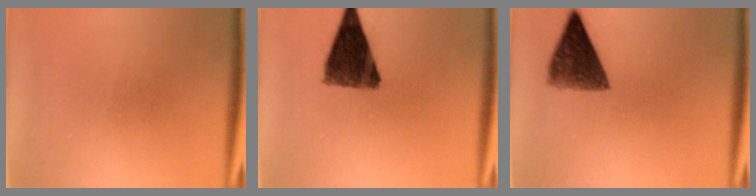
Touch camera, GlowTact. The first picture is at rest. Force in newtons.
{"total": 10.4}
{"total": 7.2}